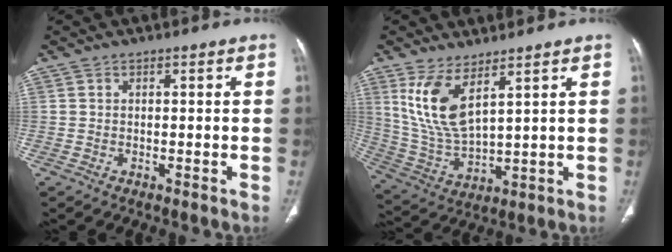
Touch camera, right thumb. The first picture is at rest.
{"total": 10.8, "force": [5.5, 4.0, 8.4], "torque": [-0.172, -0.035, 0.128]}